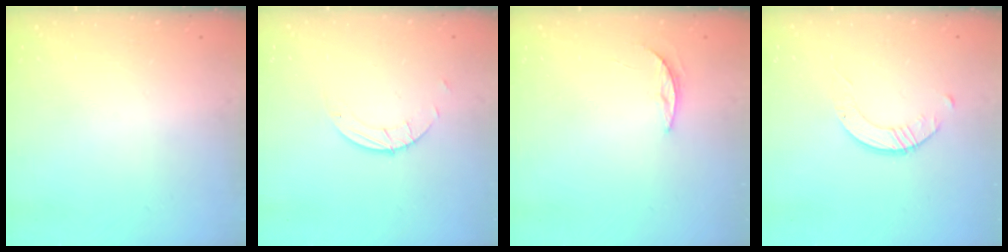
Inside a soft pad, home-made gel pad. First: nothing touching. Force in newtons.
{"total": 1.5, "press": 1.5, "slide": 0.1}
{"total": 4.5, "press": 4.4, "slide": 0.4}
{"total": 1.6, "press": 1.6, "slide": 0.2}